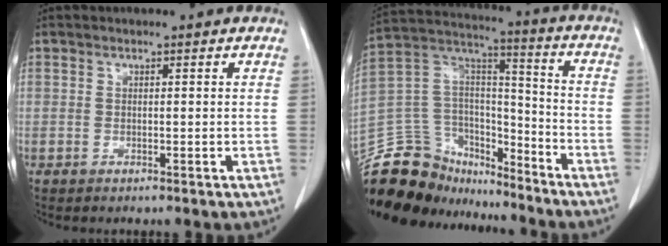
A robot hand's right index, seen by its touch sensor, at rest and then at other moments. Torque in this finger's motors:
{"motor_torque": [-0.36, -0.50, -0.45, -0.21]}